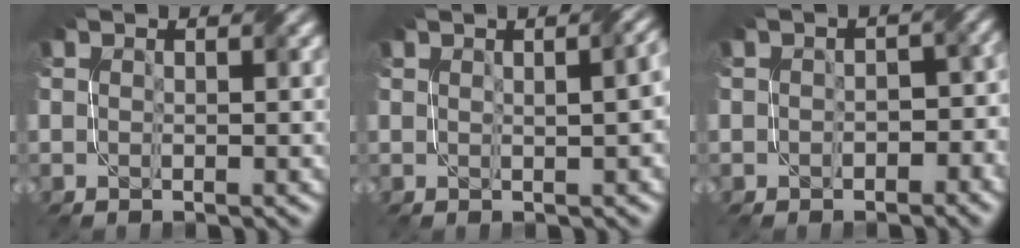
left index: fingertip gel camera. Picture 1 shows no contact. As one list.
[{"total": 4.0, "force": [0.5, 1.9, 3.5], "torque": [-0.013, 0.016, 0.019]}, {"total": 3.1, "force": [-1.3, 2.2, 1.8], "torque": [-0.003, 0.002, -0.010]}]